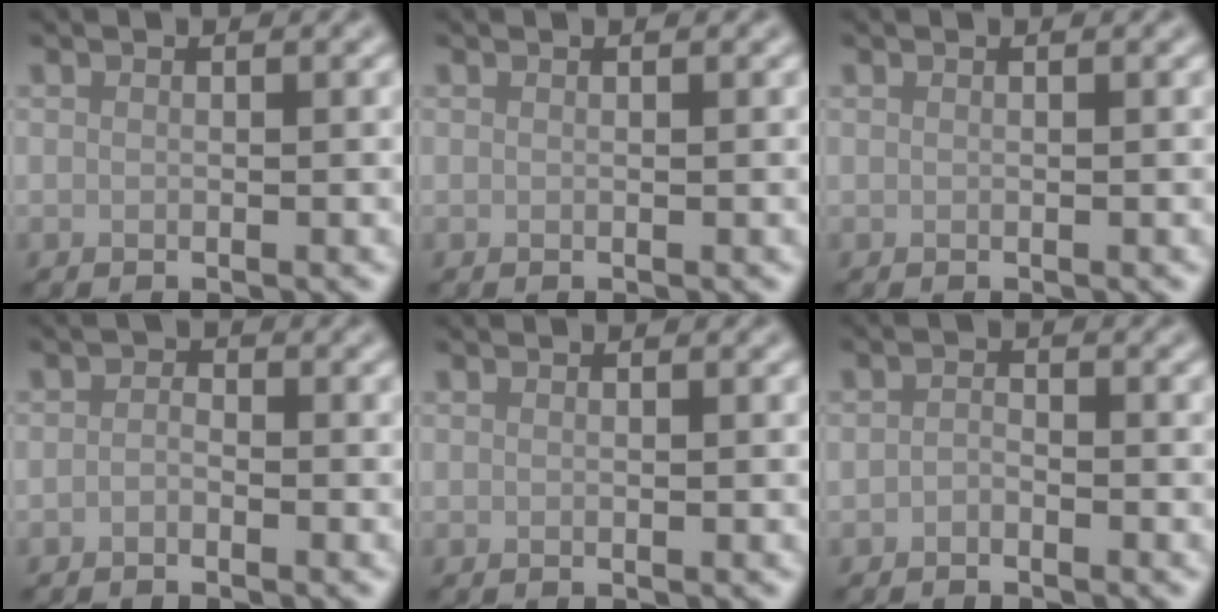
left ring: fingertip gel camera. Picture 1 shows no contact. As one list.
[{"total": 0.0}, {"total": 0.0}, {"total": 1.0, "force": [-0.6, 0.6, 0.5], "torque": [-0.009, 0.002, -0.016]}, {"total": 0.0}, {"total": 1.0, "force": [-0.7, 0.6, 0.4], "torque": [-0.009, 0.002, -0.017]}]